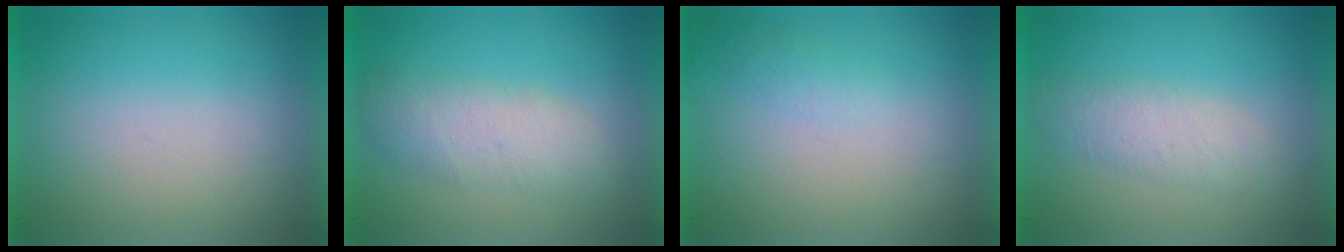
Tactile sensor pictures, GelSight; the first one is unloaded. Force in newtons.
{"total": 3.2}
{"total": 1.3}
{"total": 1.8}